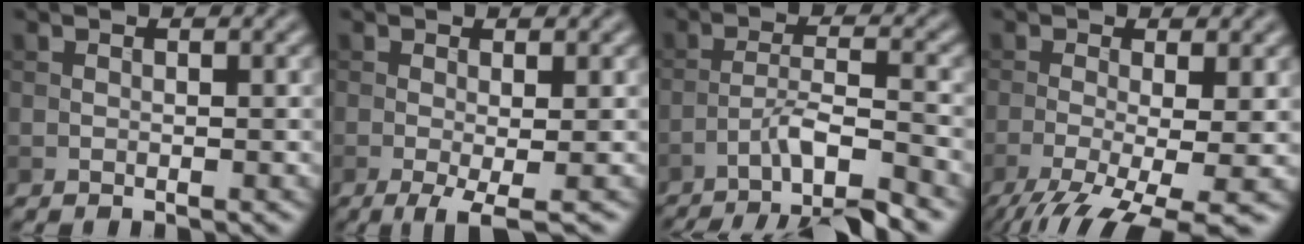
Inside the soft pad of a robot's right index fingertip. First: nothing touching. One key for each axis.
{"total": 3.1, "fx": -1.0, "fy": 0.5, "fz": 2.9, "tx": -0.051, "ty": -0.008, "tz": -0.018}
{"total": 6.8, "fx": -4.8, "fy": 1.0, "fz": 4.7, "tx": -0.069, "ty": 0.006, "tz": -0.086}
{"total": 9.5, "fx": -4.7, "fy": 2.8, "fz": 7.8, "tx": -0.145, "ty": -0.027, "tz": -0.077}